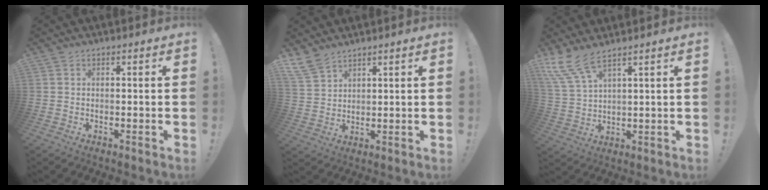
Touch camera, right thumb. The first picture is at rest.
{"total": 6.9, "force": [5.7, 2.8, 2.7], "torque": [-0.065, -0.024, 0.113]}
{"total": 8.3, "force": [6.3, 1.8, 5.0], "torque": [-0.116, -0.023, 0.125]}